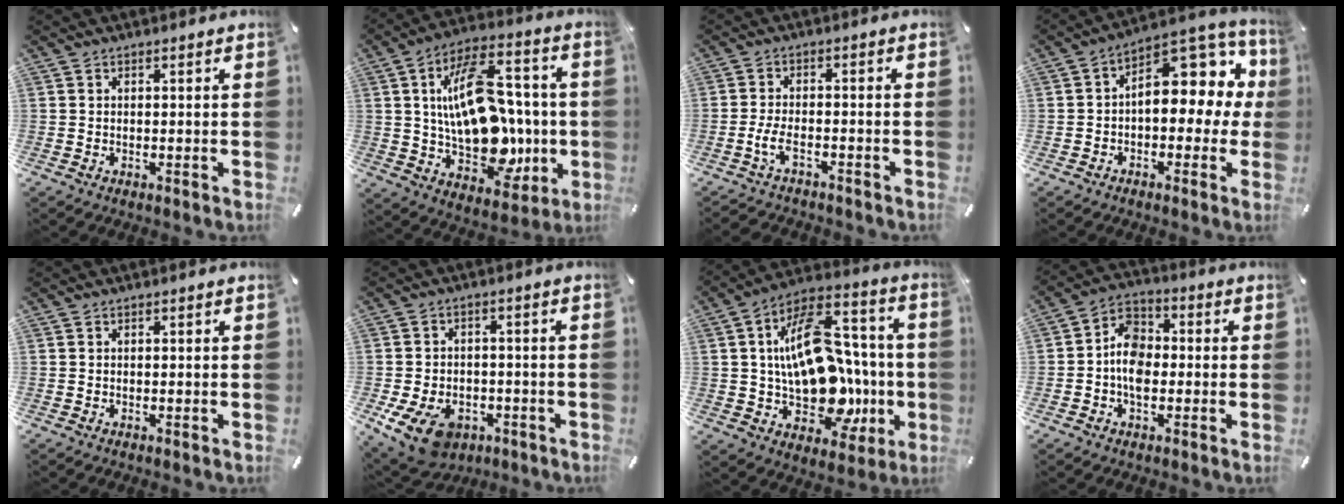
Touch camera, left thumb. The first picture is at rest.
{"total": 23.1, "force": [1.1, 13.9, 18.4], "torque": [-0.306, -0.009, 0.020]}
{"total": 4.9, "force": [-2.8, 2.1, 3.4], "torque": [-0.075, 0.010, -0.055]}
{"total": 13.4, "force": [4.2, 8.0, 10.0], "torque": [-0.123, -0.042, 0.068]}
{"total": 0.0}
{"total": 10.7, "force": [-5.2, 7.2, 6.0], "torque": [-0.130, 0.029, -0.092]}
{"total": 25.7, "force": [-0.5, 16.2, 19.9], "torque": [-0.340, -0.009, 0.001]}
{"total": 7.9, "force": [-1.7, 5.8, 5.1], "torque": [-0.110, 0.020, -0.031]}